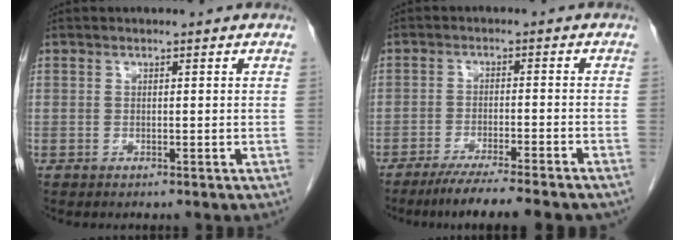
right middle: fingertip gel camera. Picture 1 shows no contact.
{"total": 10.9, "force": [-9.3, 0.0, 5.8], "torque": [-0.072, -0.025, -0.138]}